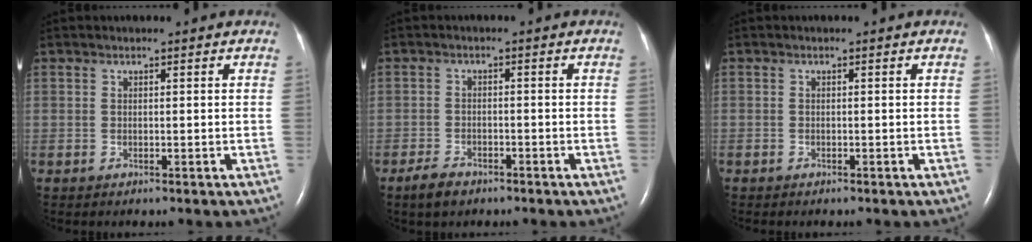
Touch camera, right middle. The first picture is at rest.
{"total": 3.3, "force": [-2.5, 1.4, 1.6], "torque": [-0.040, -0.002, -0.040]}
{"total": 0.5, "force": [-0.5, 0.2, 0.2], "torque": [-0.007, 0.000, -0.006]}